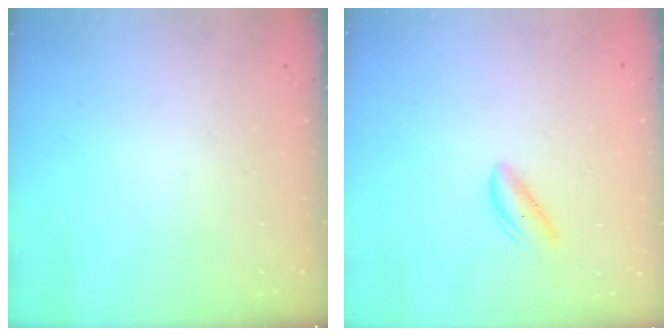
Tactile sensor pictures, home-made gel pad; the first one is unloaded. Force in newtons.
{"total": 1.8, "press": 1.7, "slide": 0.6}